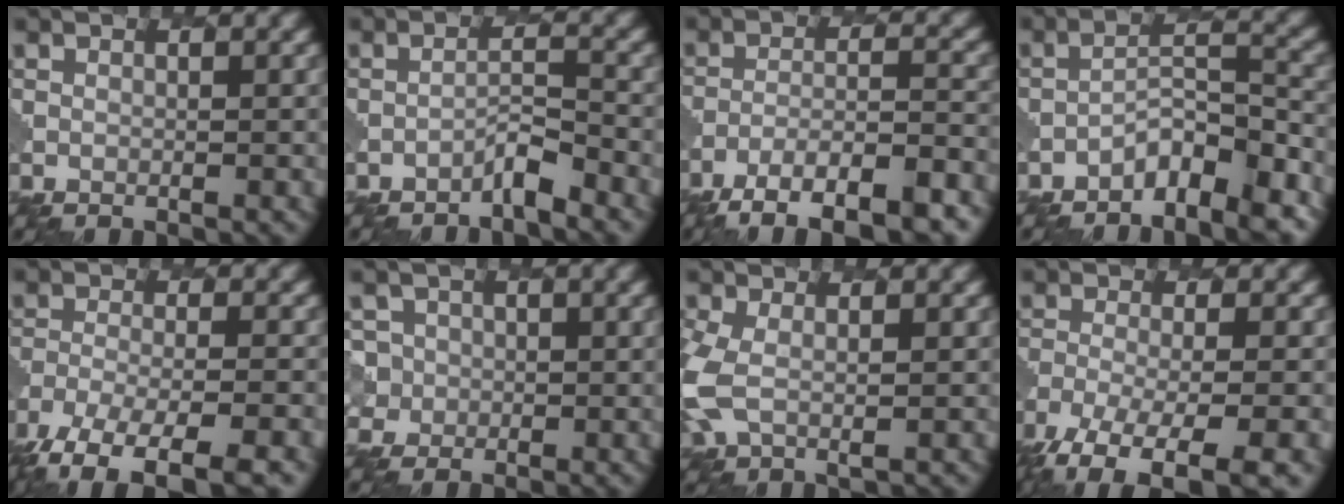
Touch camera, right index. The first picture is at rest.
{"total": 1.9, "force": [-1.7, 0.0, 0.8], "torque": [-0.015, 0.010, -0.036]}
{"total": 9.1, "force": [-6.8, 2.3, 5.6], "torque": [-0.093, -0.001, -0.115]}
{"total": 5.2, "force": [-3.9, 1.4, 3.1], "torque": [-0.048, 0.008, -0.070]}
{"total": 9.7, "force": [-7.6, 2.5, 5.5], "torque": [-0.101, -0.029, -0.131]}
{"total": 4.0, "force": [0.3, 4.0, 0.2], "torque": [0.005, 0.019, -0.005]}
{"total": 4.6, "force": [0.0, 2.8, 3.6], "torque": [-0.102, -0.004, -0.005]}
{"total": 11.4, "force": [-8.7, 3.5, 6.6], "torque": [-0.121, -0.042, -0.121]}